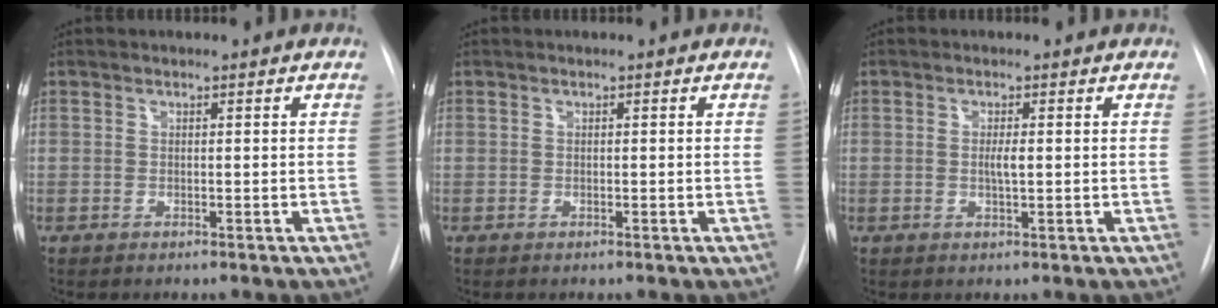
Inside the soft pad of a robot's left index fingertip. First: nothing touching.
{"total": 0.0}
{"total": 1.7, "force": [-0.8, 0.2, 1.4], "torque": [-0.026, -0.005, -0.015]}